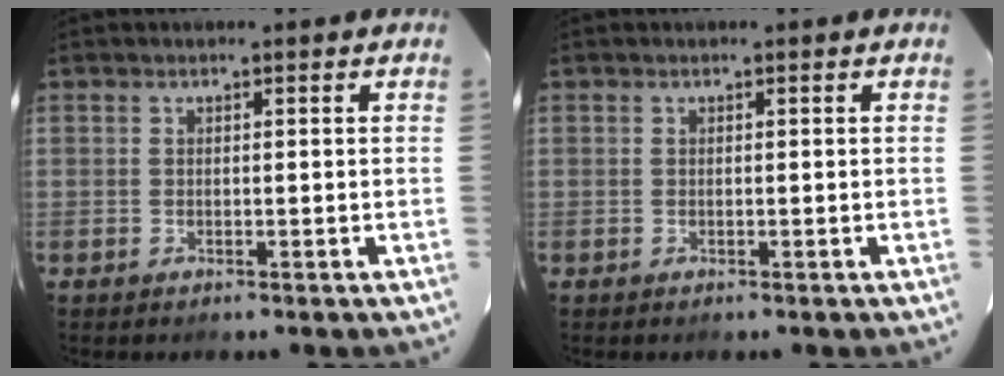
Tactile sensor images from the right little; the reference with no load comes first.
{"total": 0.0}